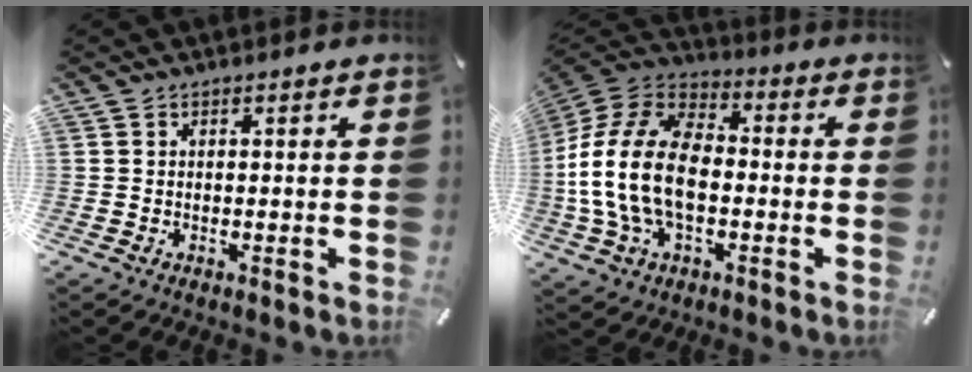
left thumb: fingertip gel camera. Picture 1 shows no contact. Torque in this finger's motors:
{"motor_torque": [1.75, 1.92, 2.77, 0.00, 0.41]}